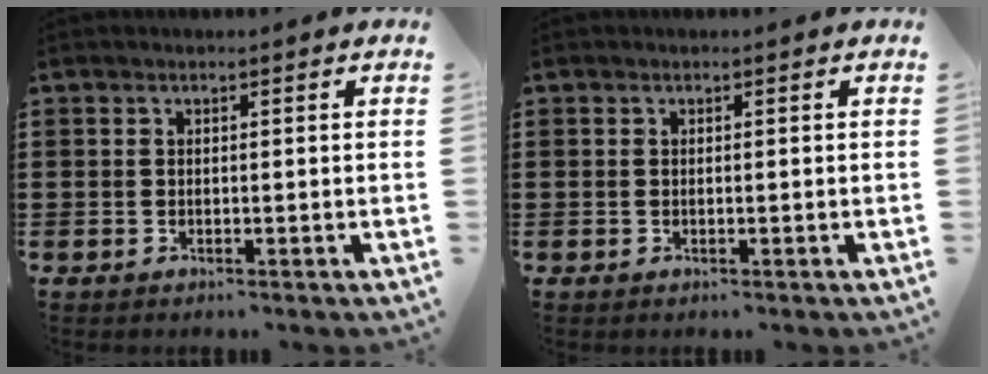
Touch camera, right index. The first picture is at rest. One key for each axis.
{"total": 0.0}